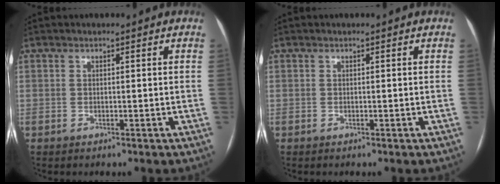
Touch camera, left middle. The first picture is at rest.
{"total": 0.0}